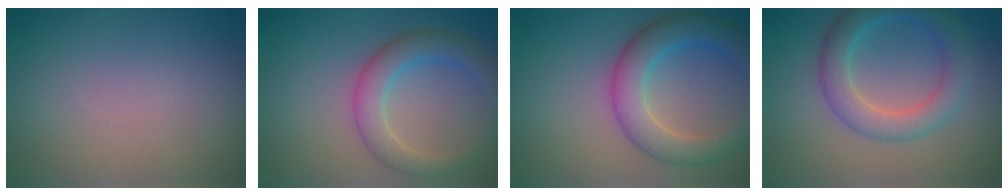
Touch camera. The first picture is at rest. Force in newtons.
{"total": 4.3, "press": 4.3, "slide": 0.3}
{"total": 5.9, "press": 5.9, "slide": 0.2}
{"total": 4.7, "press": 4.7, "slide": 0.2}